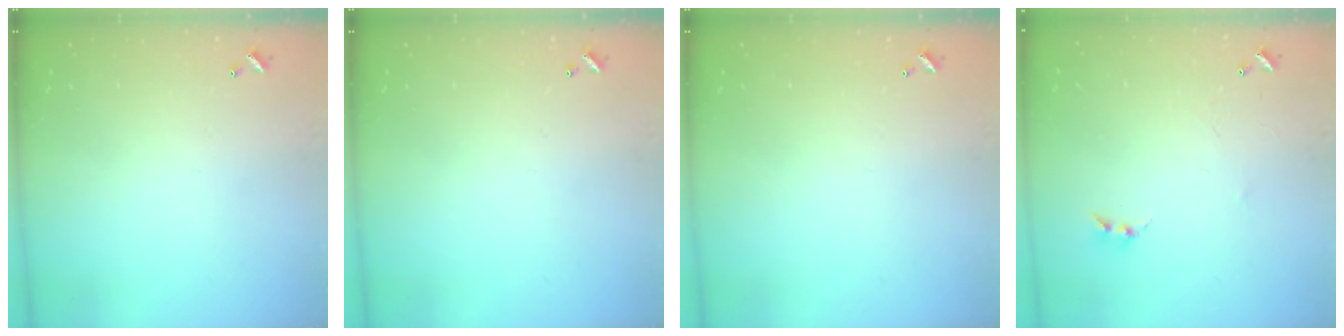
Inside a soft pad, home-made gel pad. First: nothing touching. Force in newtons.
{"total": 0.0}
{"total": 0.0}
{"total": 1.7, "press": 1.6, "slide": 0.4}